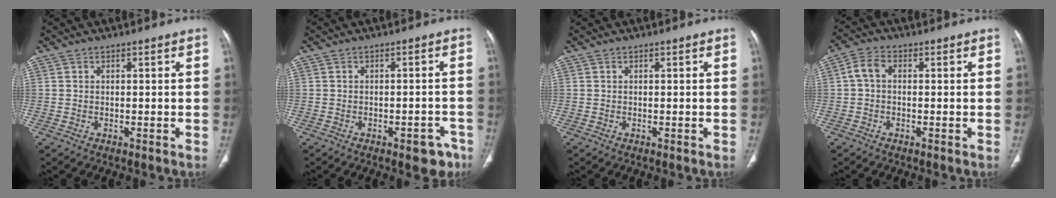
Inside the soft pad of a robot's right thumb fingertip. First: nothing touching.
{"total": 5.0, "force": [-3.1, 2.4, 3.1], "torque": [-0.015, 0.020, -0.034]}
{"total": 0.0}
{"total": 3.6, "force": [0.0, 2.3, 2.7], "torque": [-0.052, 0.011, -0.007]}